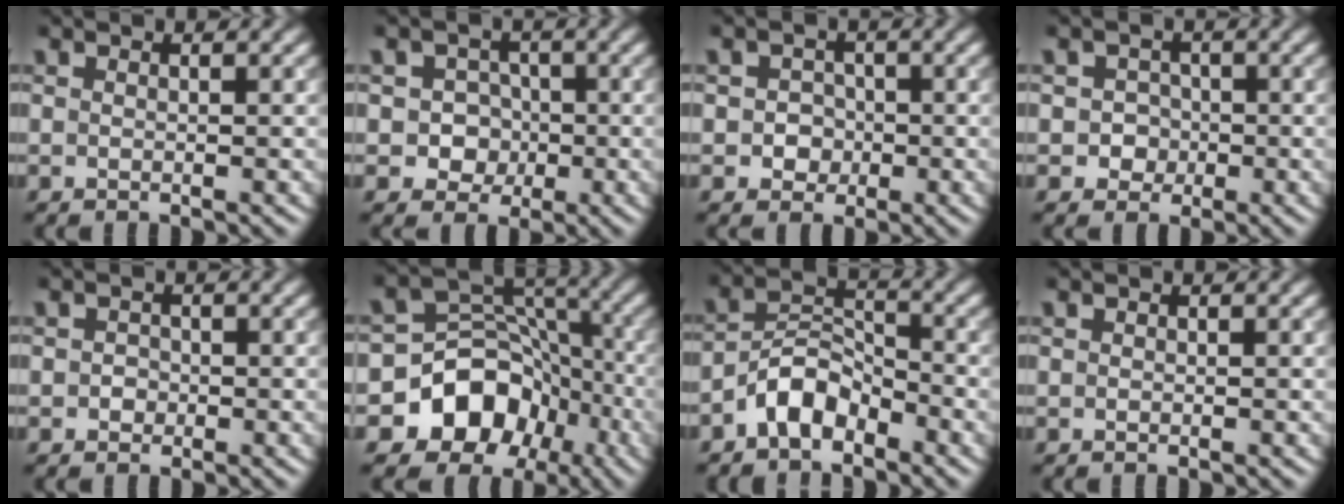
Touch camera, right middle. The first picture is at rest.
{"total": 3.8, "force": [-0.7, 3.5, 1.3], "torque": [0.006, 0.009, -0.030]}
{"total": 2.1, "force": [-0.4, 2.0, 0.6], "torque": [0.015, -0.002, -0.013]}
{"total": 2.0, "force": [-0.4, 1.9, 0.4], "torque": [0.017, -0.001, -0.011]}
{"total": 1.0, "force": [-0.2, 1.0, 0.3], "torque": [0.001, -0.001, -0.006]}
{"total": 9.3, "force": [-4.5, 7.3, 3.6], "torque": [-0.048, 0.016, -0.085]}
{"total": 4.2, "force": [-2.8, 2.1, 2.2], "torque": [-0.037, 0.013, -0.063]}
{"total": 0.0}